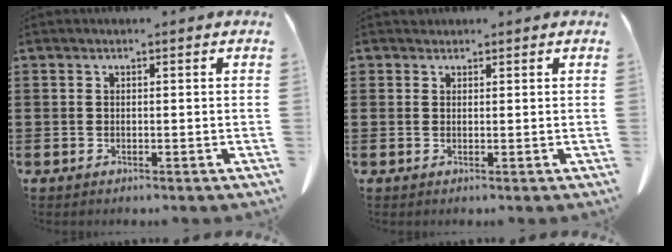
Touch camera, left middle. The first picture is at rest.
{"total": 1.1, "force": [0.9, 0.6, -0.1], "torque": [-0.001, 0.004, 0.019]}